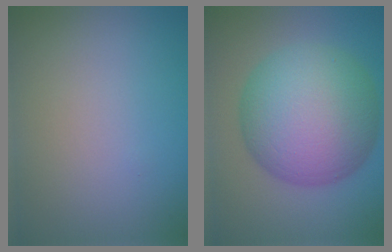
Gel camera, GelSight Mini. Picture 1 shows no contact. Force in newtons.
{"total": 12.8, "press": 12.8, "slide": 0.3}